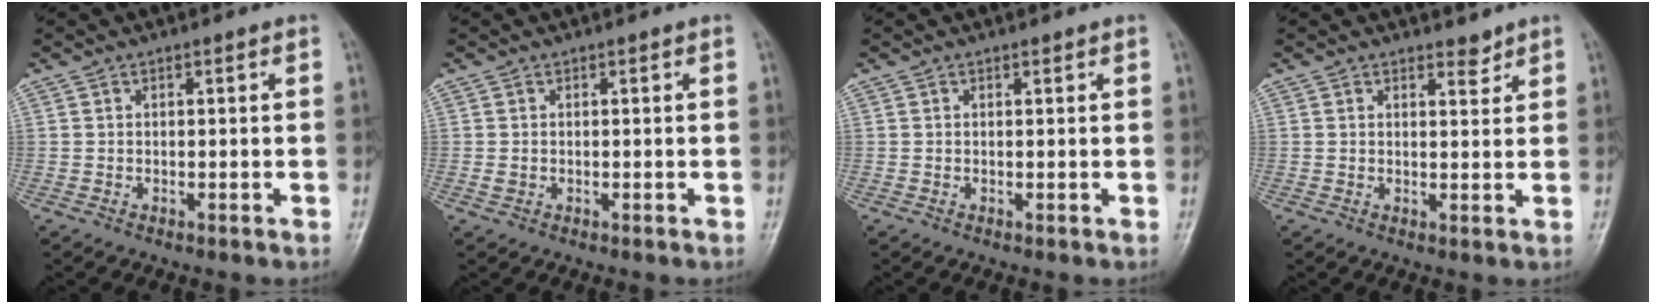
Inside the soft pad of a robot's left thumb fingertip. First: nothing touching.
{"total": 0.9, "force": [0.1, 0.8, 0.4], "torque": [-0.005, 0.000, 0.004]}
{"total": 0.0}
{"total": 2.1, "force": [1.8, 0.8, 0.6], "torque": [0.005, -0.014, 0.025]}